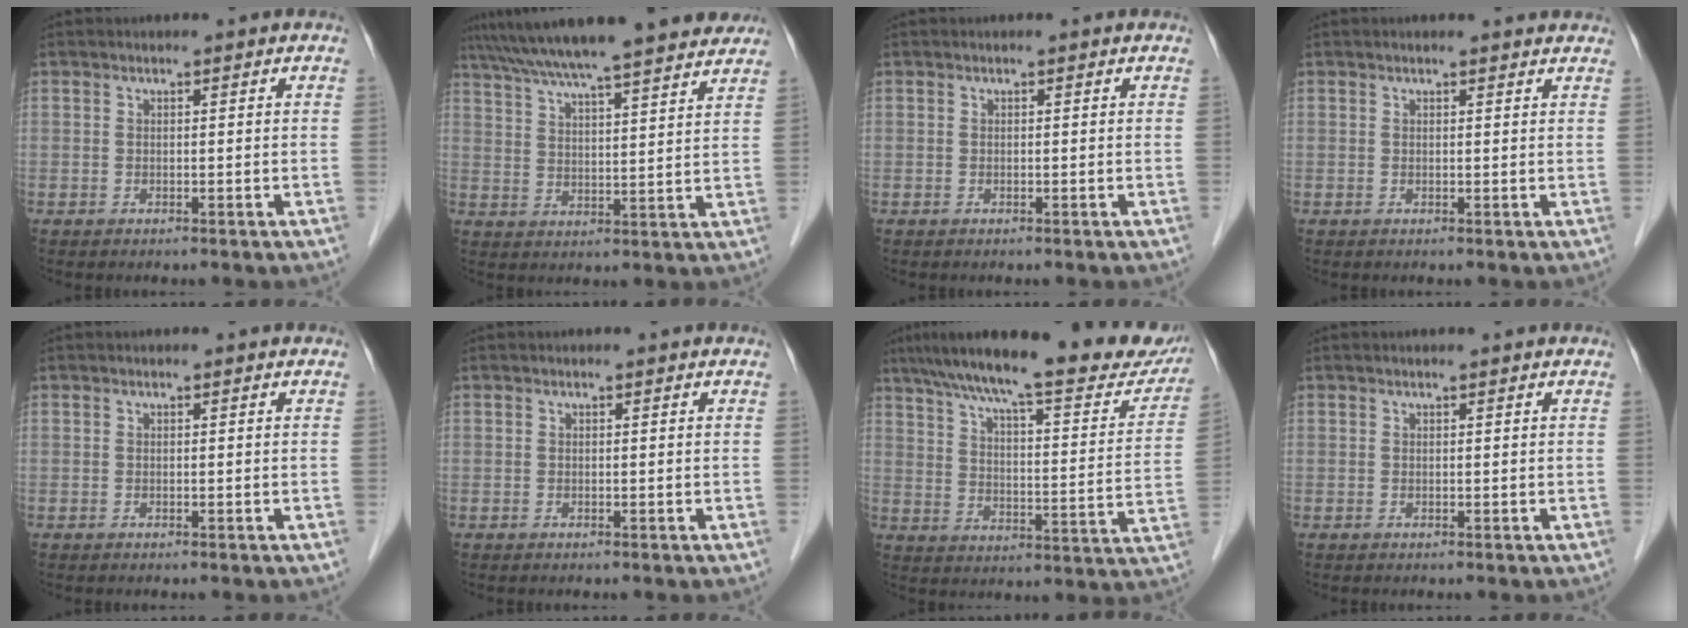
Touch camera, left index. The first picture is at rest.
{"total": 22.4, "force": [19.6, 1.7, 10.8], "torque": [-0.182, 0.025, 0.273]}
{"total": 0.0}
{"total": 4.2, "force": [4.0, 0.5, 1.2], "torque": [-0.015, 0.013, 0.033]}
{"total": 0.0}
{"total": 0.0}
{"total": 26.6, "force": [22.0, 4.7, 14.1], "torque": [-0.220, -0.017, 0.291]}
{"total": 0.8, "force": [0.8, 0.0, 0.3], "torque": [-0.006, 0.010, 0.011]}